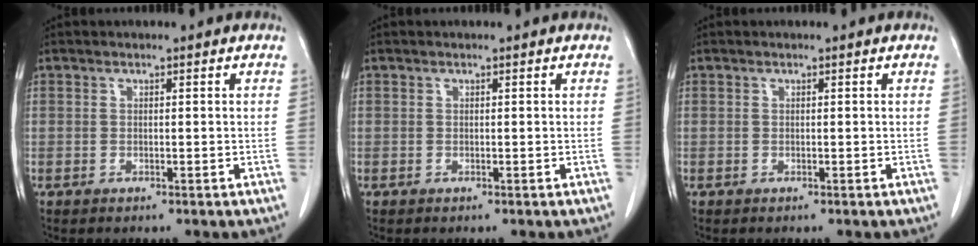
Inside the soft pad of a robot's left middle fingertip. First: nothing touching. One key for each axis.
{"total": 0.0}
{"total": 0.0}